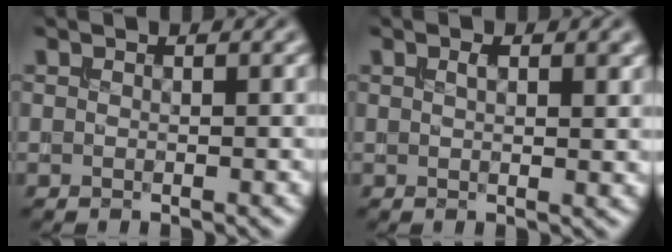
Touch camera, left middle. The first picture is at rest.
{"total": 2.0, "force": [0.7, 0.7, 1.7], "torque": [-0.026, -0.001, 0.014]}